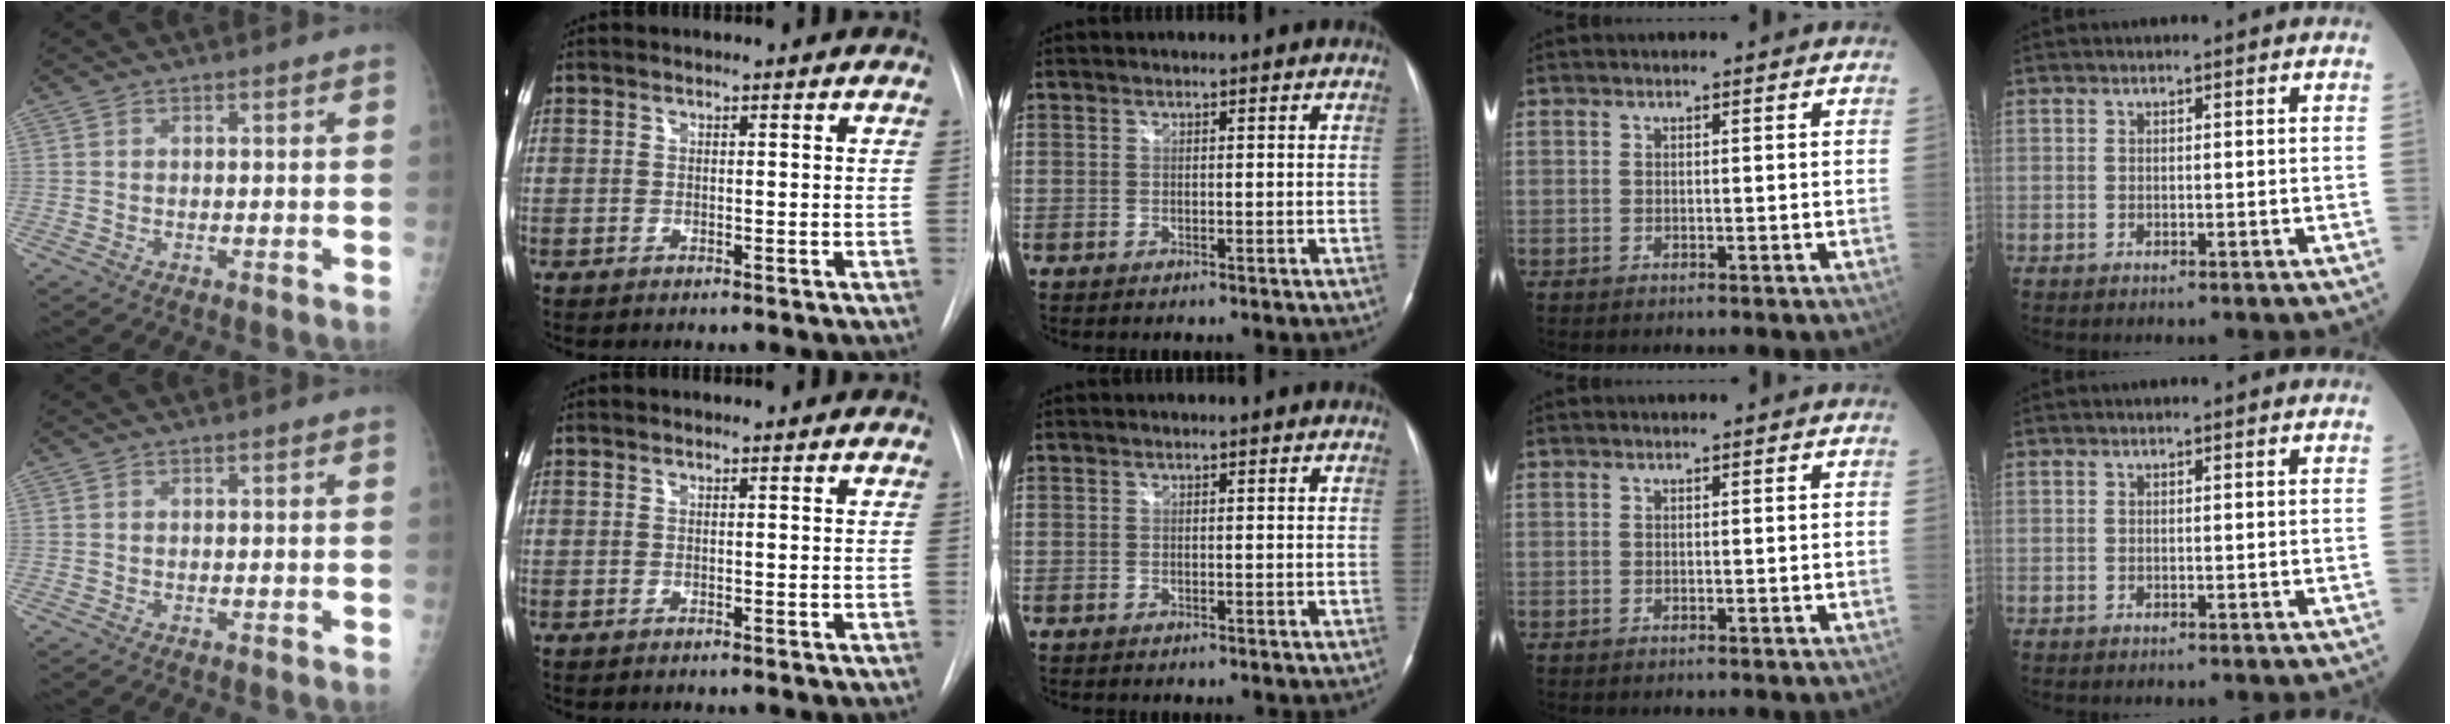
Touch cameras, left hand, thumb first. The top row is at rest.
{}